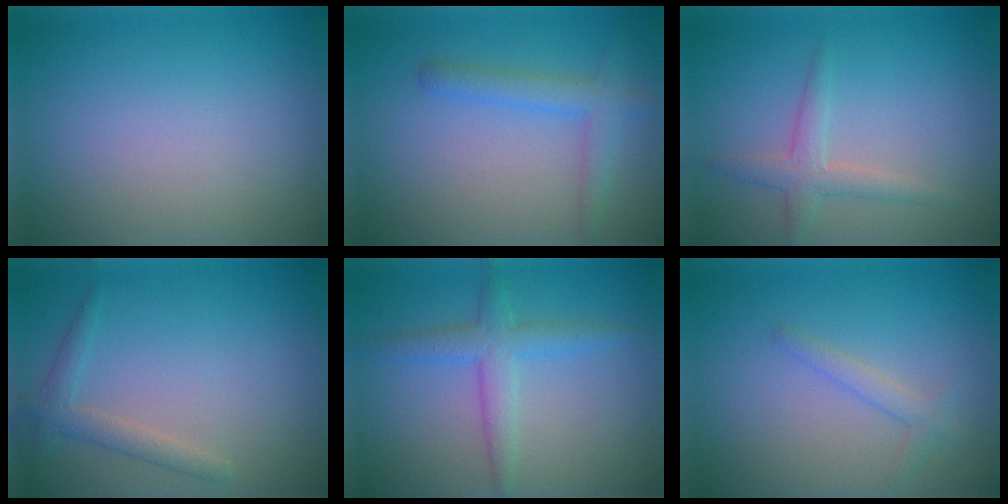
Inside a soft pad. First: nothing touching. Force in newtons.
{"total": 2.7, "press": 2.7, "slide": 0.1}
{"total": 2.1, "press": 2.1, "slide": 0.0}
{"total": 1.9, "press": 1.9, "slide": 0.1}
{"total": 3.0, "press": 3.0, "slide": 0.1}
{"total": 1.4, "press": 1.4, "slide": 0.1}